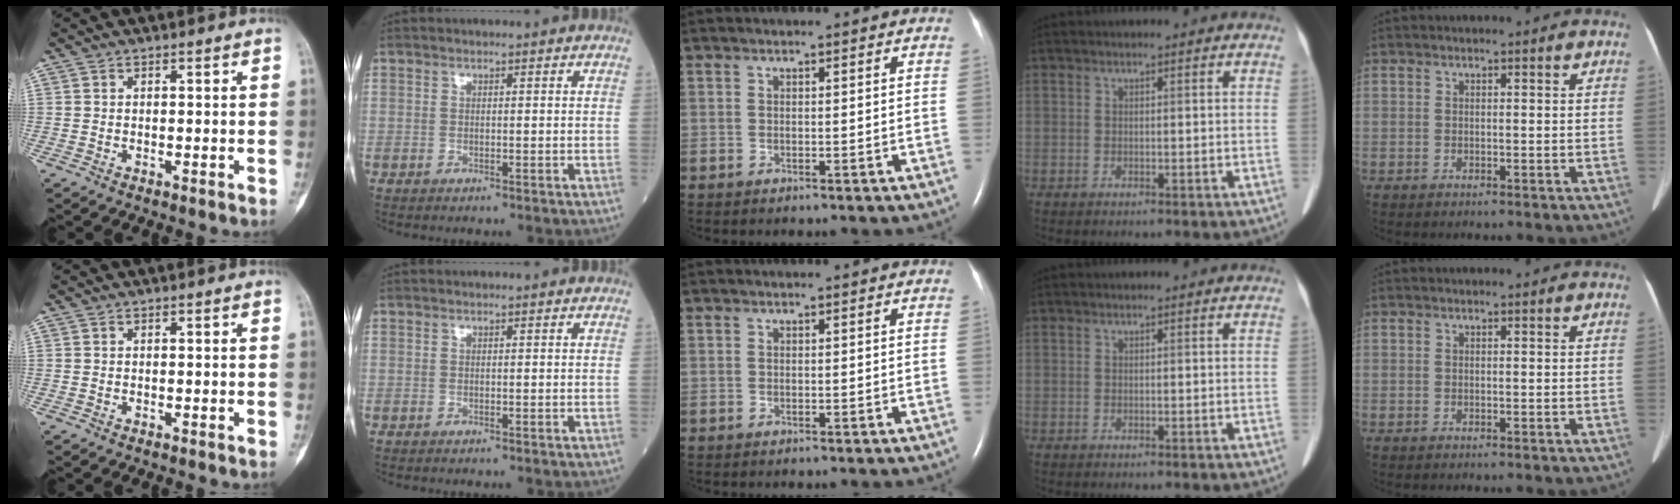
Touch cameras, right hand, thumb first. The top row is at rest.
{}